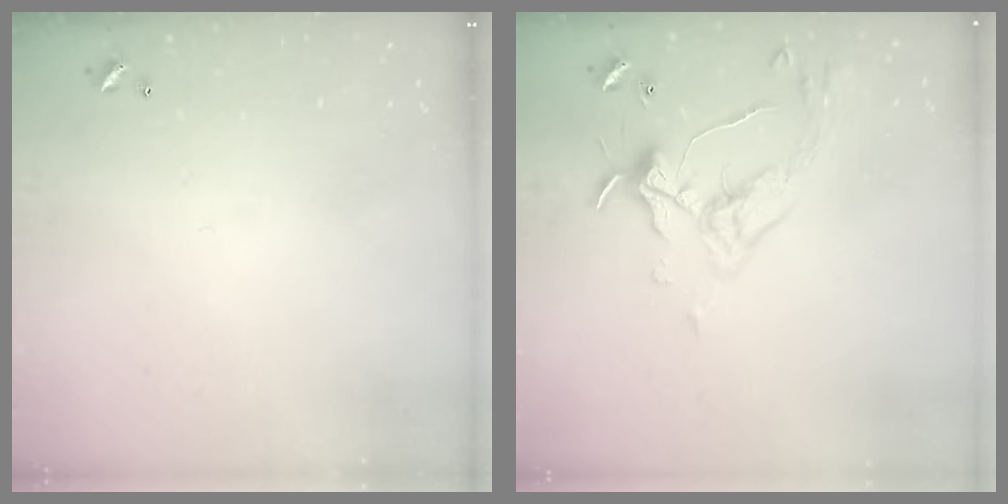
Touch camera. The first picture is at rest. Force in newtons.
{"total": 5.7, "press": 5.7, "slide": 1.0}